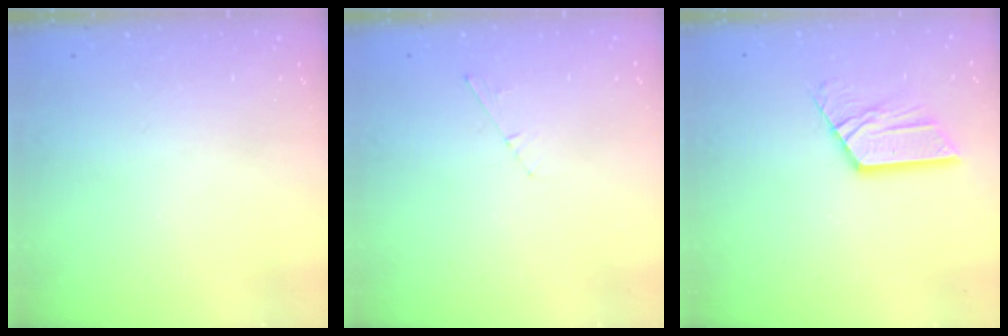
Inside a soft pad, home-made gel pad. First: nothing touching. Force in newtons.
{"total": 2.8, "press": 2.8, "slide": 0.4}
{"total": 12.2, "press": 12.2, "slide": 1.2}